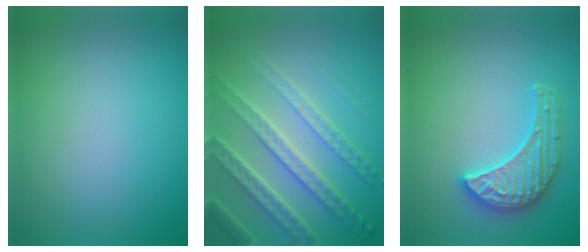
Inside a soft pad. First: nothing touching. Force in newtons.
{"total": 6.8, "press": 4.9, "slide": 4.7}
{"total": 3.6, "press": 3.5, "slide": 0.5}